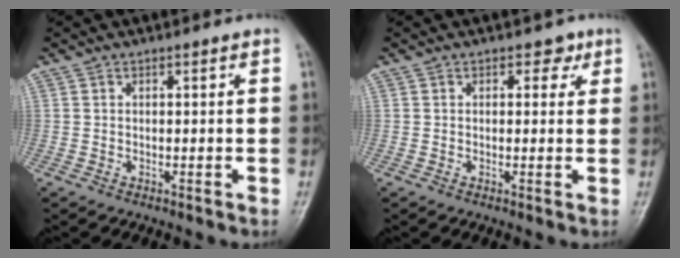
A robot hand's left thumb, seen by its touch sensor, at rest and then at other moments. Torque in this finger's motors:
{"motor_torque": [-0.04, 0.02, -0.27, 0.01, -0.02]}